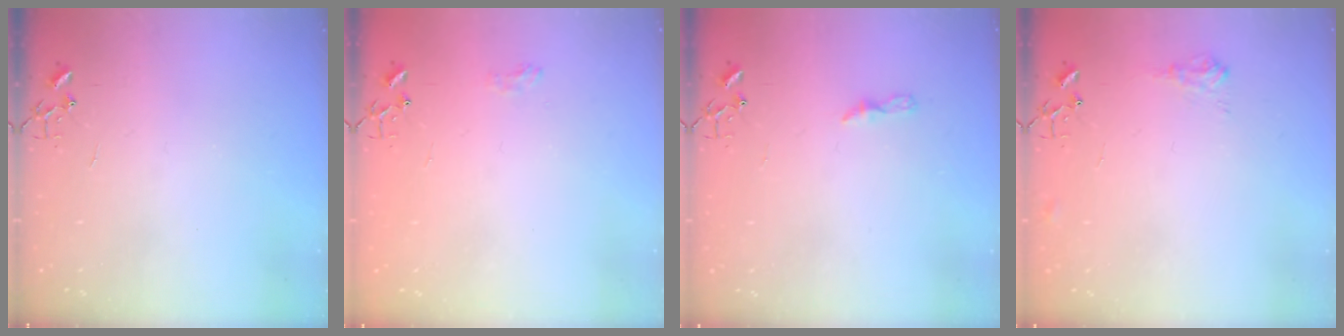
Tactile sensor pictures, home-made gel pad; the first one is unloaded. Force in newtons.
{"total": 6.3, "press": 6.3, "slide": 0.8}
{"total": 3.7, "press": 3.7, "slide": 0.4}
{"total": 7.3, "press": 7.3, "slide": 1.0}